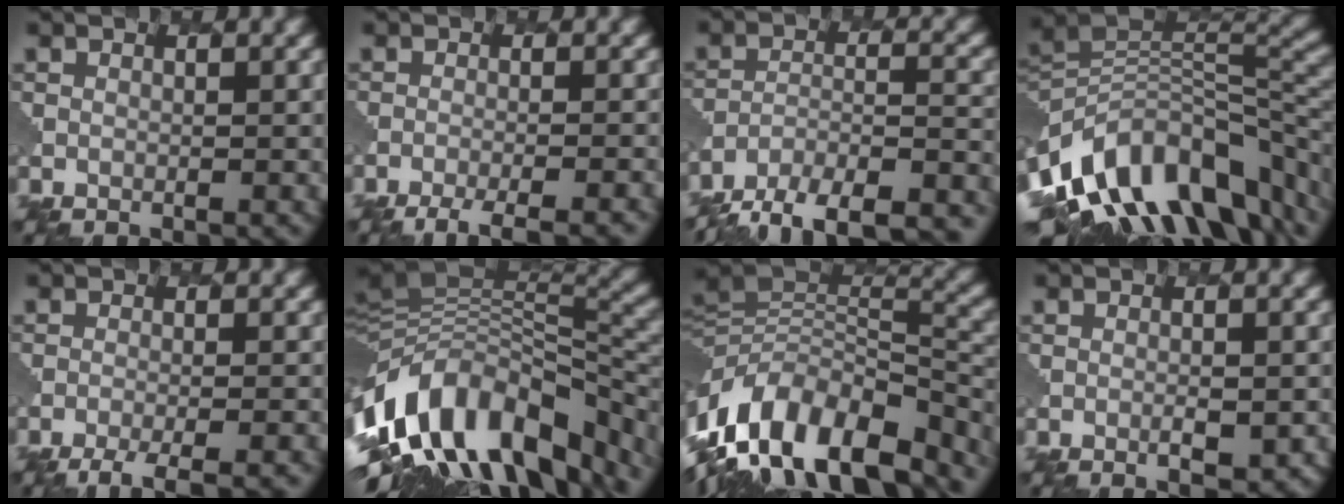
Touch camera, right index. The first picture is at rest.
{"total": 4.8, "force": [-4.0, 0.9, 2.6], "torque": [-0.033, -0.009, -0.066]}
{"total": 15.5, "force": [-14.0, 5.0, 4.5], "torque": [-0.055, 0.000, -0.181]}
{"total": 12.9, "force": [-6.2, 7.2, 8.8], "torque": [-0.156, 0.021, -0.118]}
{"total": 4.6, "force": [-3.5, 0.9, 2.8], "torque": [-0.034, -0.003, -0.060]}
{"total": 15.8, "force": [-5.5, 7.9, 12.5], "torque": [-0.215, 0.017, -0.102]}
{"total": 14.0, "force": [-7.4, 7.2, 9.4], "torque": [-0.181, 0.009, -0.128]}
{"total": 2.0, "force": [-0.7, 0.7, 1.7], "torque": [-0.029, 0.000, -0.008]}